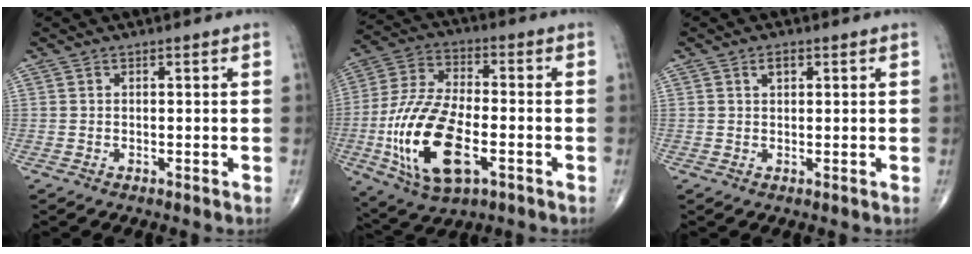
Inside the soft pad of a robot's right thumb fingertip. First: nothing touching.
{"total": 19.5, "force": [-5.4, 9.3, 16.3], "torque": [-0.332, 0.013, -0.093]}
{"total": 1.8, "force": [0.8, 1.0, 1.2], "torque": [-0.017, 0.000, 0.014]}